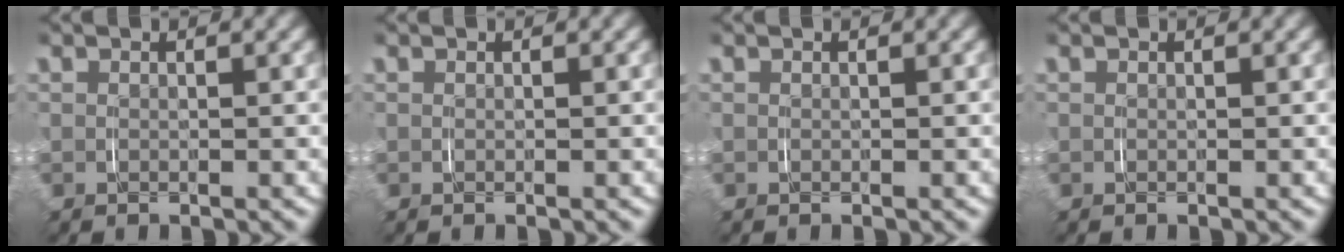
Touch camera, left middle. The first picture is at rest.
{"total": 0.0}
{"total": 0.0}
{"total": 0.0}